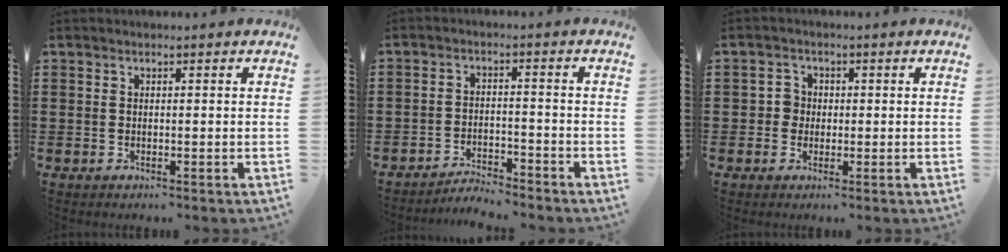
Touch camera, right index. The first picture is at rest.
{"total": 3.5, "force": [-3.5, 0.0, 0.1], "torque": [-0.008, 0.002, -0.075]}
{"total": 2.0, "force": [-0.4, 1.9, 0.7], "torque": [-0.020, 0.007, -0.010]}